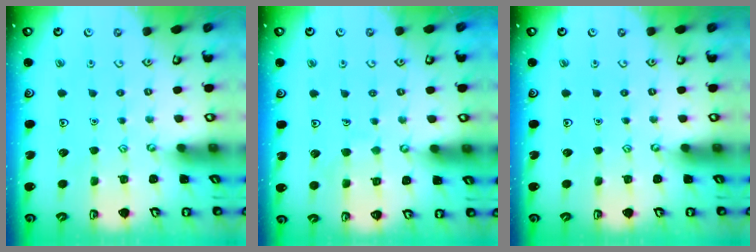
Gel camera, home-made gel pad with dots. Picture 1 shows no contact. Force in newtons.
{"total": 3.7, "press": 3.7, "slide": 0.4}
{"total": 0.0}